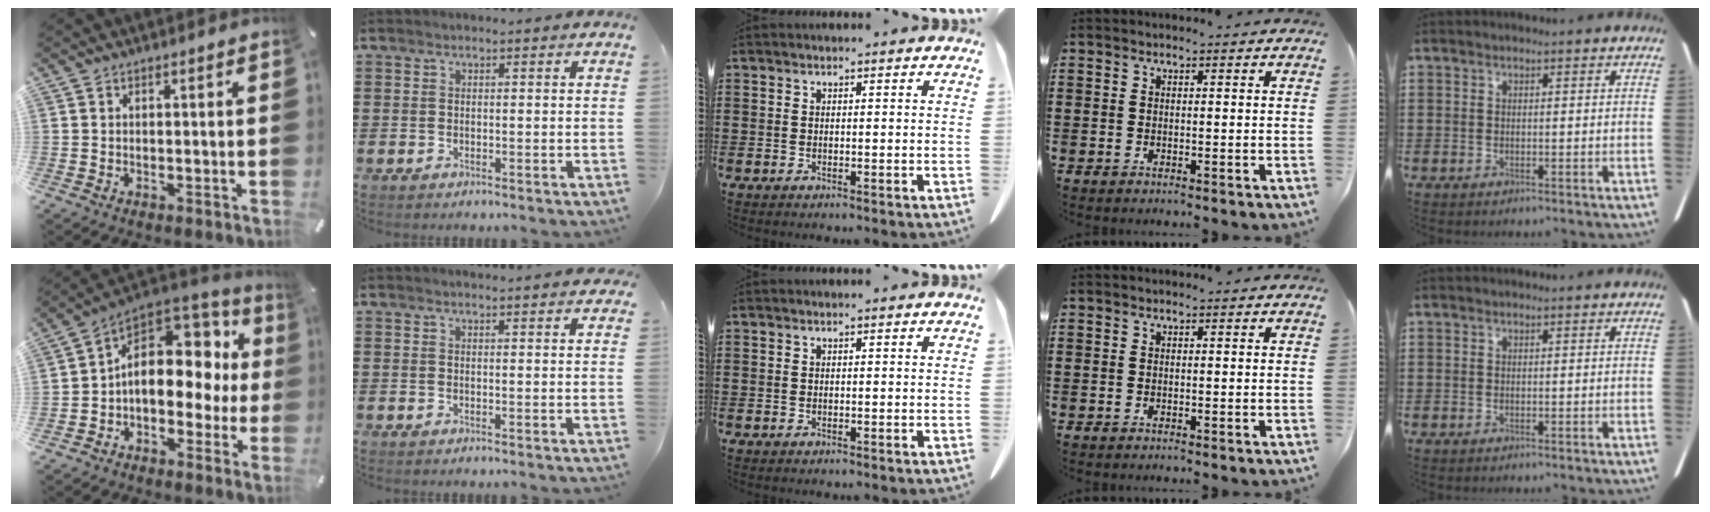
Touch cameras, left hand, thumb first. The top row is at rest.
{"thumb": {"total": 14.5, "force": [2.6, 10.2, 10.0], "torque": [-0.150, -0.017, 0.047]}, "index": {"total": 1.6, "force": [1.6, 0.0, 0.3], "torque": [-0.011, 0.001, 0.031]}}